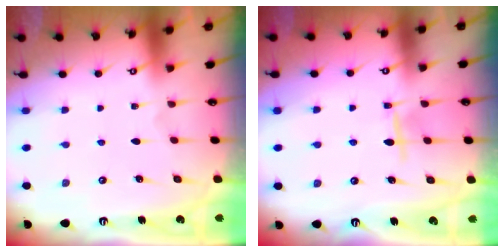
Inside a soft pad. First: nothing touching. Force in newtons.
{"total": 5.1, "press": 5.1, "slide": 0.6}